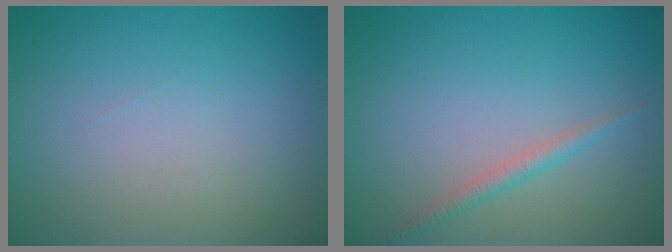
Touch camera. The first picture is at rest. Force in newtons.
{"total": 1.4, "press": 1.4, "slide": 0.0}